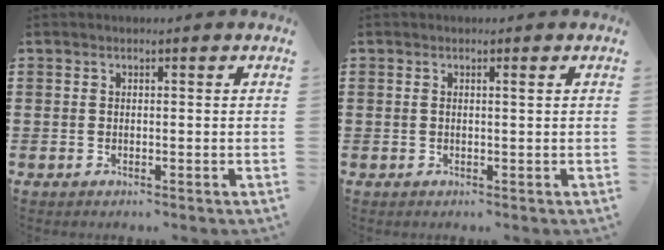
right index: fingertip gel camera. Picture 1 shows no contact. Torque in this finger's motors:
{"motor_torque": [-0.24, 0.30, 0.07, -0.01]}